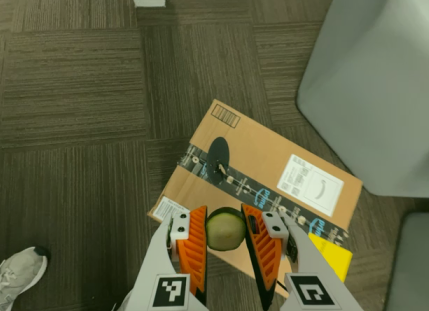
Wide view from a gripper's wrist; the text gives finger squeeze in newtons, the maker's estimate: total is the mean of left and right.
{"total": 11.0, "left": 12.1, "right": 10.0}